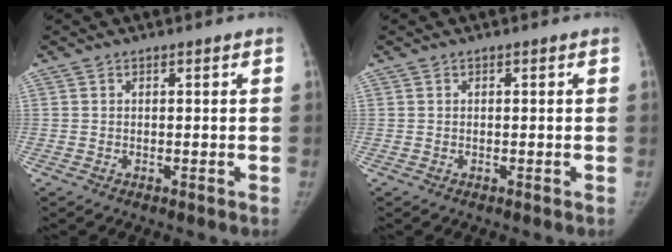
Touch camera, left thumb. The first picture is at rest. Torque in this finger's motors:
{"motor_torque": [-0.02, 0.01, 0.22, -0.12, -0.02]}